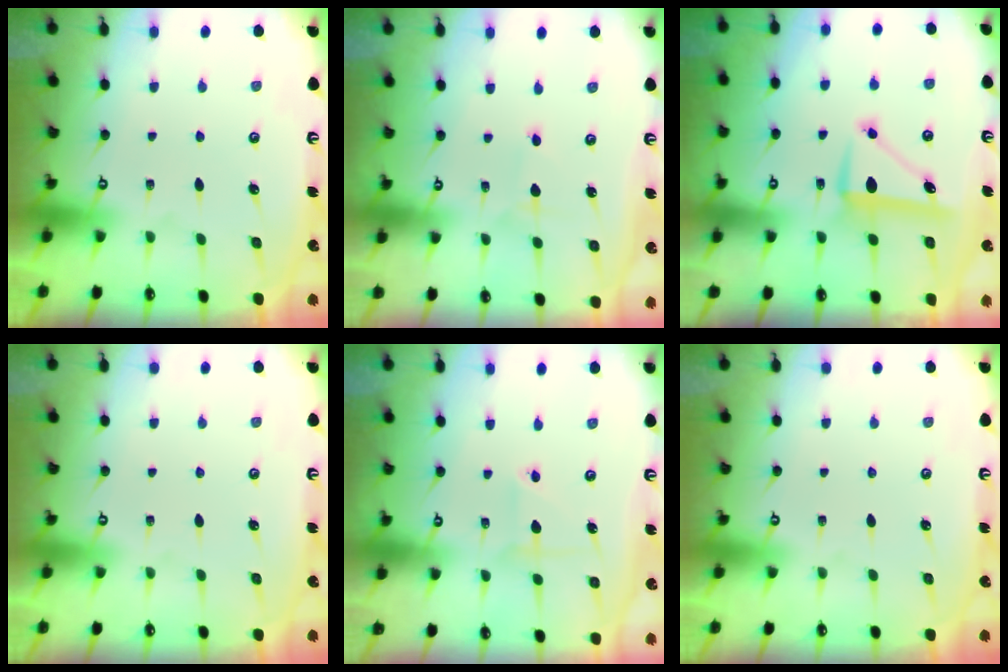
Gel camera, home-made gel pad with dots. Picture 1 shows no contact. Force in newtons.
{"total": 1.1, "press": 1.0, "slide": 0.1}
{"total": 7.7, "press": 7.6, "slide": 0.9}
{"total": 0.0}
{"total": 5.2, "press": 5.2, "slide": 0.6}
{"total": 0.0}